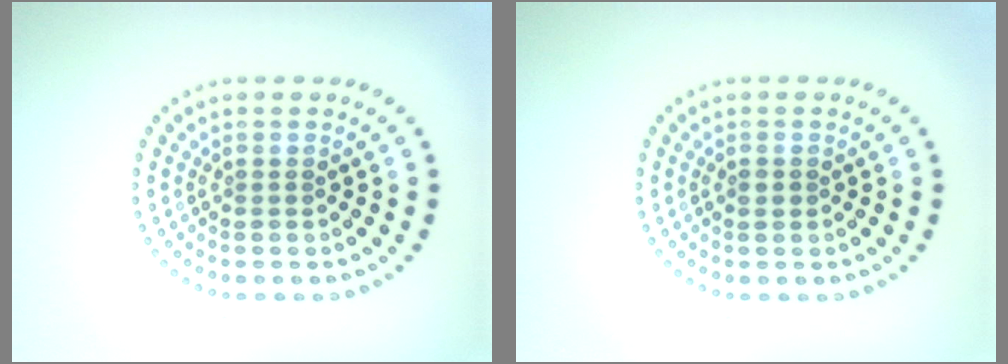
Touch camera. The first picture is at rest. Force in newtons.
{"total": 1.0, "press": 1.0, "slide": 0.1}